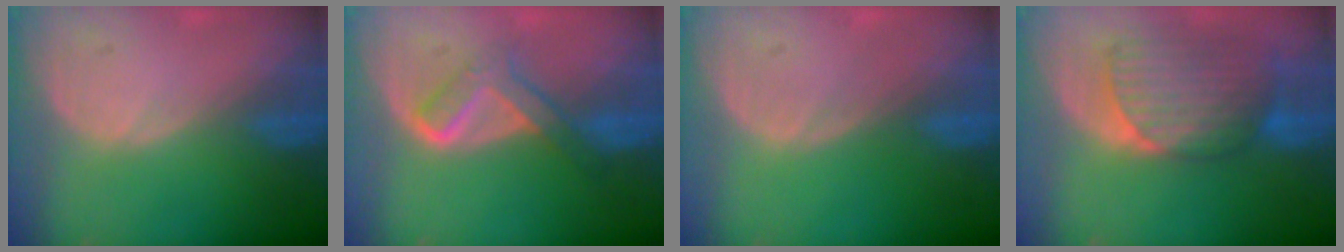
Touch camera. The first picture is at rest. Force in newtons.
{"total": 5.2, "press": 5.1, "slide": 0.8}
{"total": 0.0}
{"total": 9.2, "press": 8.3, "slide": 3.9}